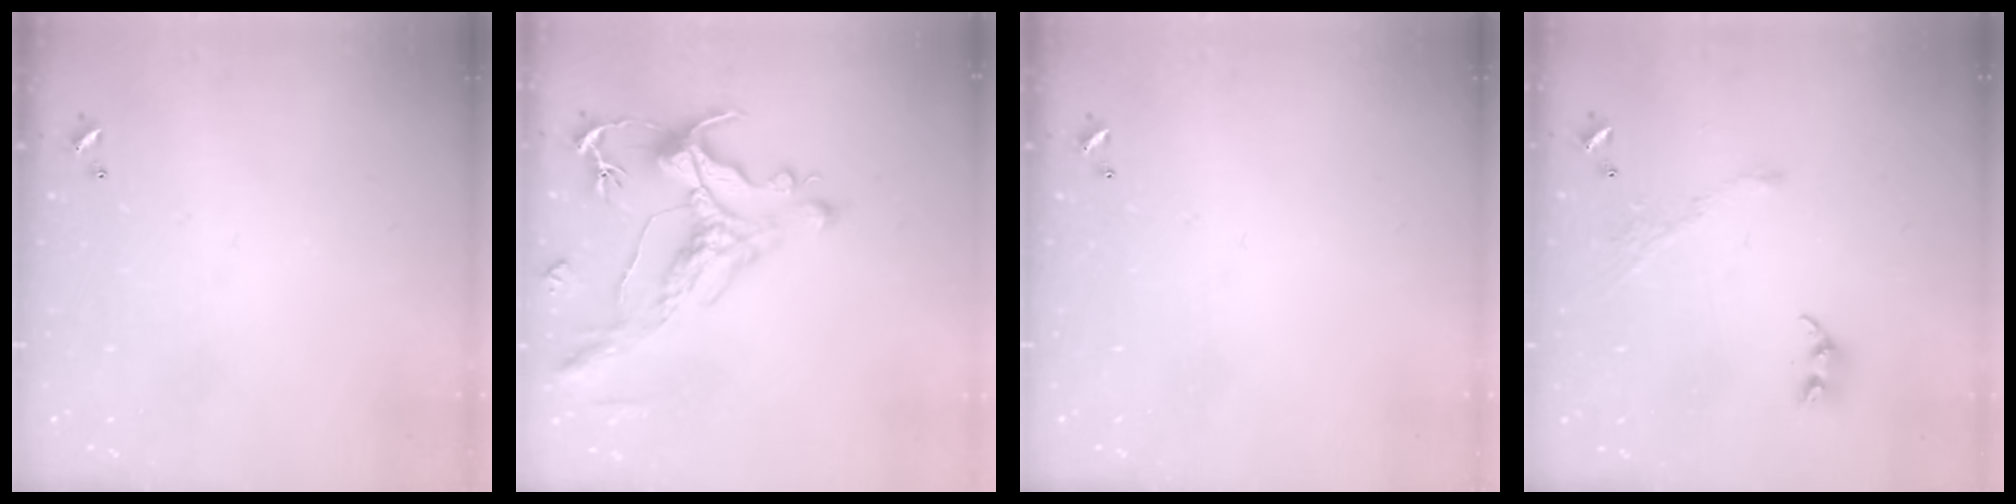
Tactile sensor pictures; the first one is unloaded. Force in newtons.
{"total": 1.7, "press": 0.9, "slide": 1.4}
{"total": 0.0}
{"total": 5.4, "press": 5.3, "slide": 0.7}